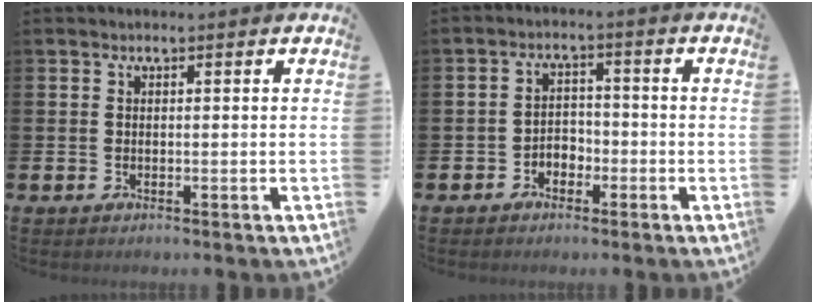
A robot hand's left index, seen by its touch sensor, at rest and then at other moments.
{"total": 2.6, "force": [-1.9, 1.6, 0.6], "torque": [-0.019, 0.008, -0.042]}